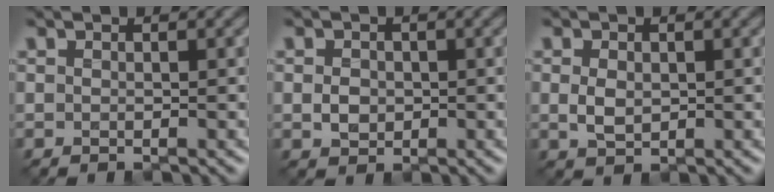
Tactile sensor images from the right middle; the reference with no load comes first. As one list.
[{"total": 1.5, "force": [-0.2, 1.4, 0.6], "torque": [-0.013, -0.004, -0.005]}, {"total": 1.7, "force": [0.0, 1.3, 1.1], "torque": [-0.024, -0.001, 0.001]}]